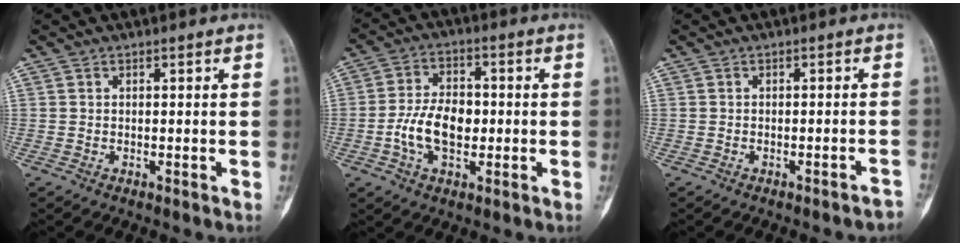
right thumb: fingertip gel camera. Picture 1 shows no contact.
{"total": 9.5, "force": [-1.5, 5.8, 7.4], "torque": [-0.129, 0.016, -0.032]}
{"total": 2.4, "force": [-2.1, 0.3, 1.0], "torque": [-0.016, 0.017, -0.022]}